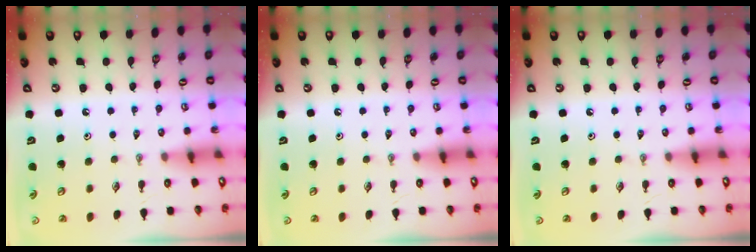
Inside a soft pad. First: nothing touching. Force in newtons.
{"total": 0.0}
{"total": 0.0}